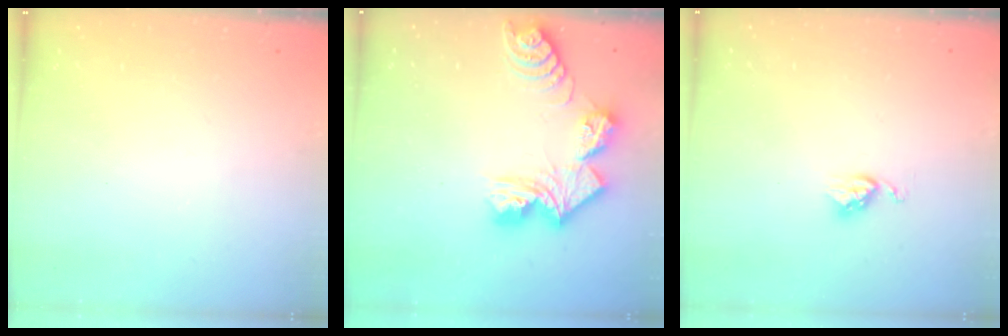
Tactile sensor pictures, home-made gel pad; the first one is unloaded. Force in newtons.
{"total": 14.4, "press": 14.3, "slide": 1.6}
{"total": 3.6, "press": 3.6, "slide": 0.4}